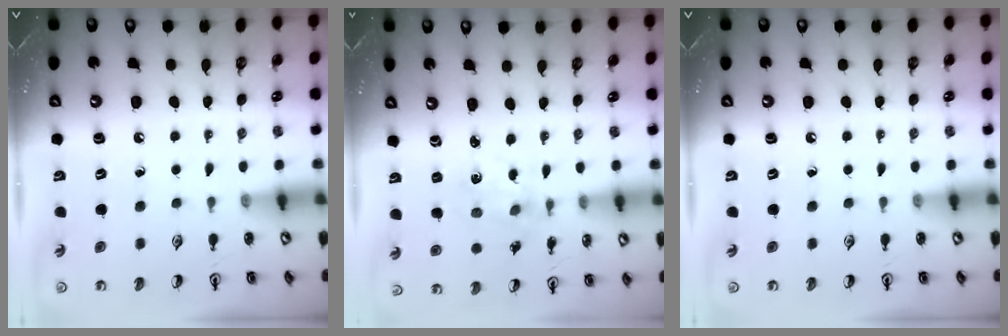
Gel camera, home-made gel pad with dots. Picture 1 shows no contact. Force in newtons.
{"total": 1.7, "press": 1.6, "slide": 0.2}
{"total": 0.0}